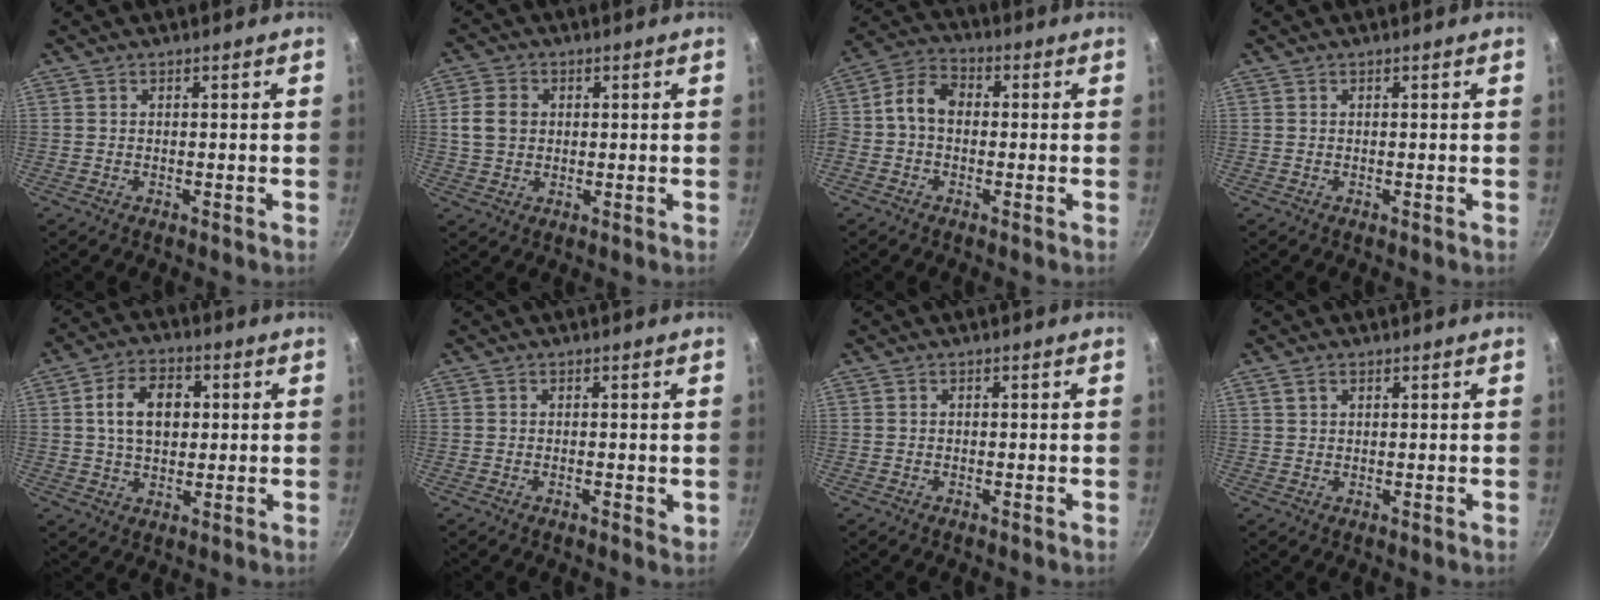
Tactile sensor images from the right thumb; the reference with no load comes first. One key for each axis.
{"total": 5.8, "fx": 0.9, "fy": 4.8, "fz": 3.2, "tx": -0.047, "ty": 0.003, "tz": 0.013}
{"total": 7.8, "fx": -0.3, "fy": 5.8, "fz": 5.3, "tx": -0.094, "ty": 0.027, "tz": -0.026}
{"total": 0.0}
{"total": 9.9, "fx": 1.6, "fy": 6.8, "fz": 6.9, "tx": -0.099, "ty": 0.010, "tz": 0.023}
{"total": 1.6, "fx": -0.3, "fy": 0.7, "fz": 1.4, "tx": -0.019, "ty": -0.002, "tz": -0.005}
{"total": 0.0}
{"total": 1.8, "fx": 1.0, "fy": 1.1, "fz": 1.0, "tx": -0.013, "ty": -0.001, "tz": 0.020}